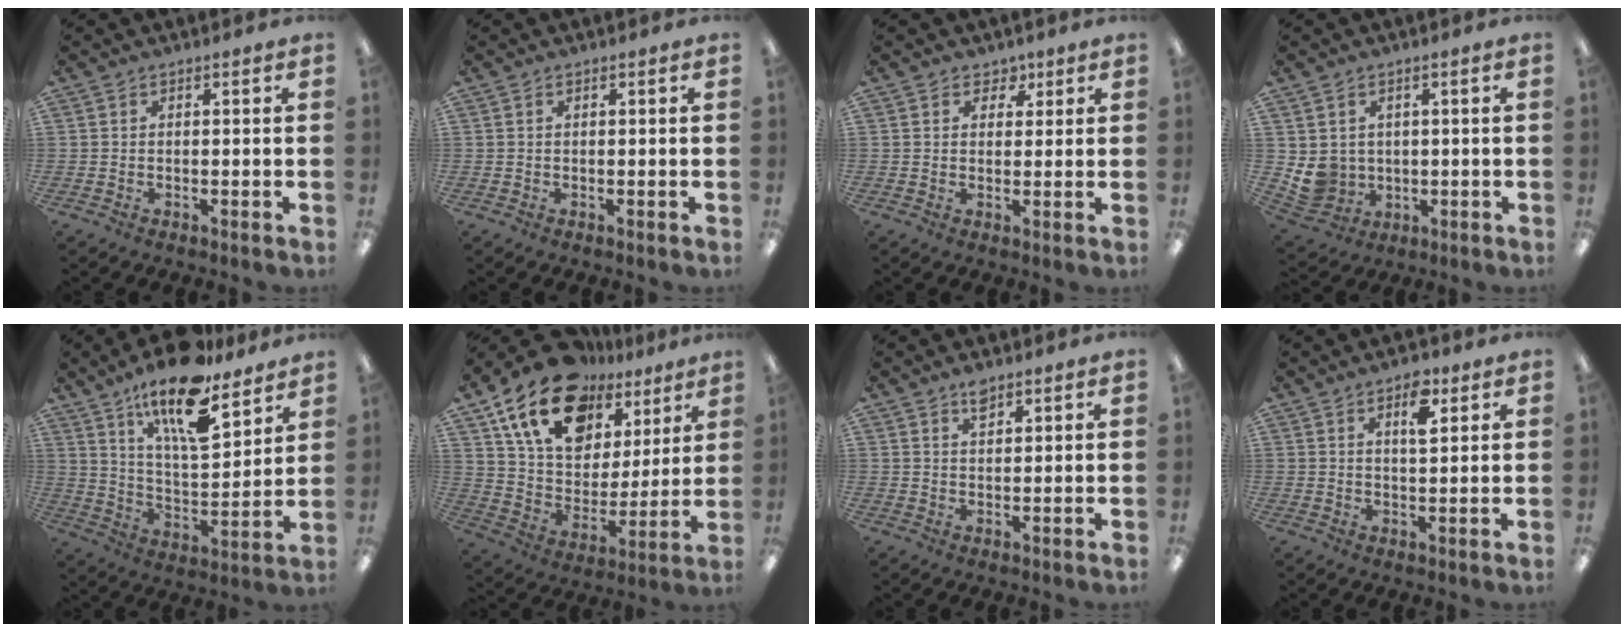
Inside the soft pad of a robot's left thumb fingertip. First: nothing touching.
{"total": 0.0}
{"total": 3.5, "force": [1.8, 2.9, 0.7], "torque": [0.003, -0.004, 0.029]}
{"total": 6.4, "force": [1.4, 6.1, 1.6], "torque": [-0.059, -0.007, 0.033]}
{"total": 18.3, "force": [13.3, 5.6, 11.3], "torque": [-0.193, -0.079, 0.223]}
{"total": 20.1, "force": [13.2, 11.8, 9.5], "torque": [-0.177, -0.070, 0.243]}
{"total": 3.1, "force": [2.3, 1.3, 1.6], "torque": [-0.020, -0.006, 0.039]}
{"total": 5.9, "force": [3.3, 2.5, 4.2], "torque": [-0.053, -0.009, 0.049]}